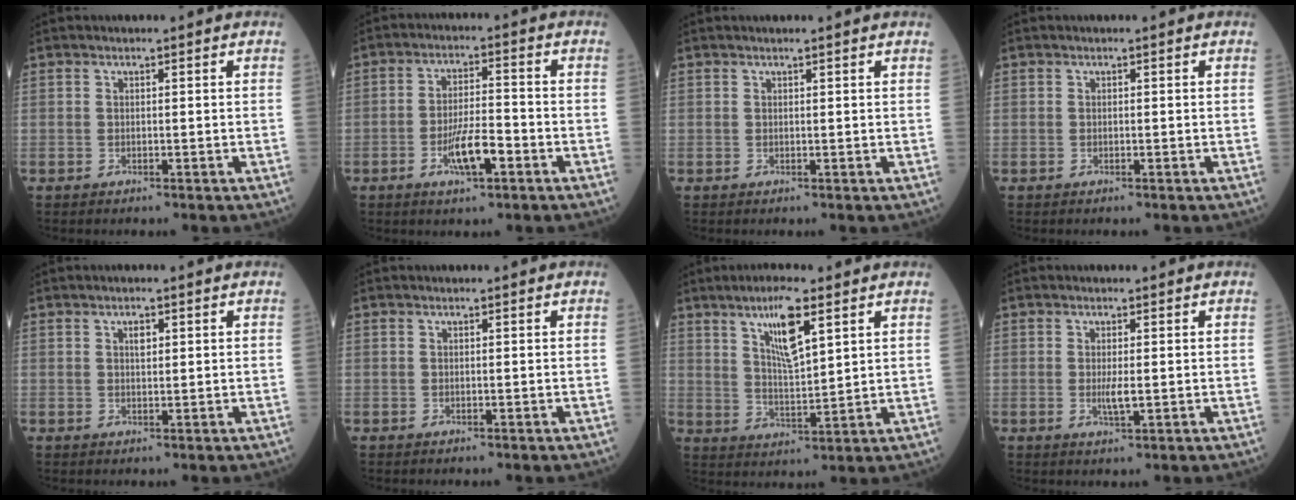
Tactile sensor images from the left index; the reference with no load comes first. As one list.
[{"total": 6.5, "force": [-3.0, 1.7, 5.5], "torque": [-0.111, -0.006, -0.053]}, {"total": 1.4, "force": [1.2, -0.1, 0.5], "torque": [-0.009, 0.007, 0.020]}, {"total": 0.0}, {"total": 1.5, "force": [0.6, 0.7, 1.1], "torque": [-0.024, 0.000, 0.013]}, {"total": 0.0}, {"total": 8.3, "force": [4.6, 1.3, 6.7], "torque": [-0.130, -0.002, 0.087]}, {"total": 2.0, "force": [-0.2, 0.5, 2.0], "torque": [-0.044, -0.008, 0.001]}]